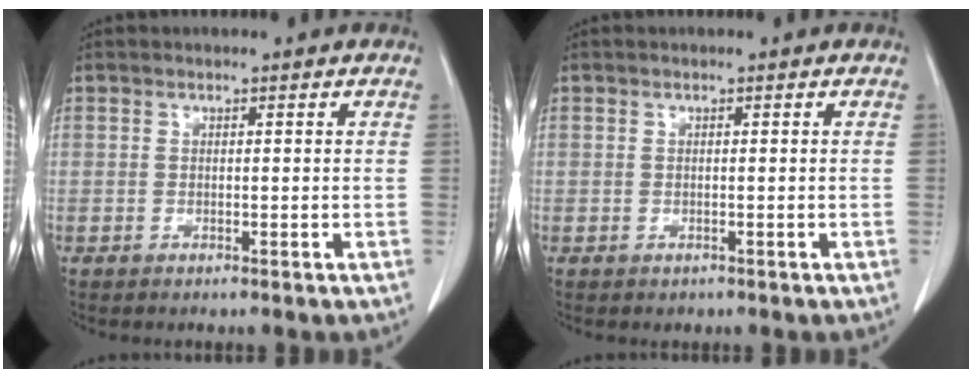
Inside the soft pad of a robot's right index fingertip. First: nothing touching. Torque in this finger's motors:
{"motor_torque": [-0.28, -0.22, -0.14, -0.06]}